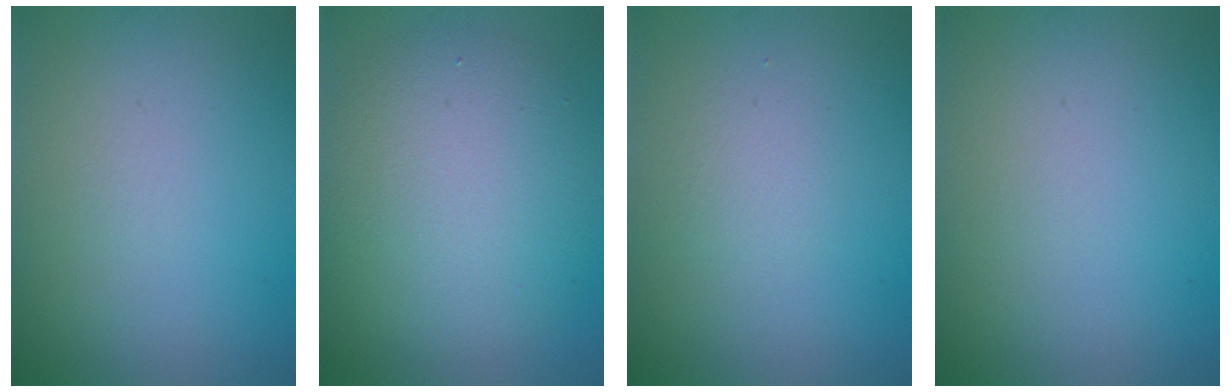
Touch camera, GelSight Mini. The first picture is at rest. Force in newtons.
{"total": 7.6, "press": 7.6, "slide": 0.6}
{"total": 1.2, "press": 1.2, "slide": 0.0}
{"total": 0.0}